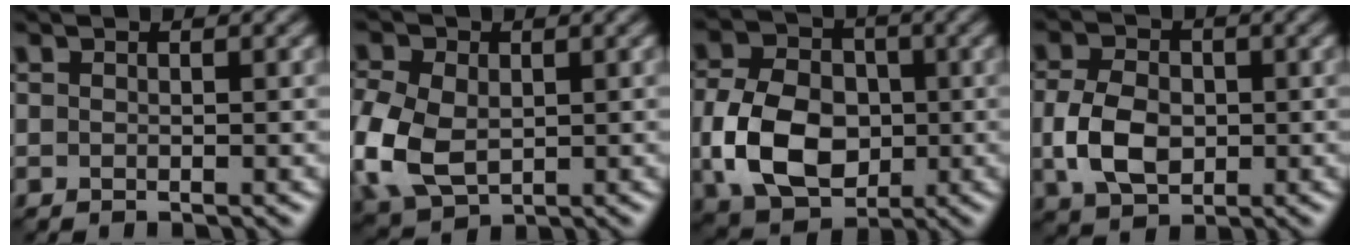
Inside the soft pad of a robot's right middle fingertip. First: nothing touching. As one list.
[{"total": 7.9, "force": [-1.0, 5.5, 5.5], "torque": [-0.159, -0.007, -0.027]}, {"total": 8.9, "force": [-1.4, 6.5, 5.9], "torque": [-0.130, -0.008, -0.033]}, {"total": 5.0, "force": [-0.7, 3.6, 3.5], "torque": [-0.080, -0.005, -0.017]}]